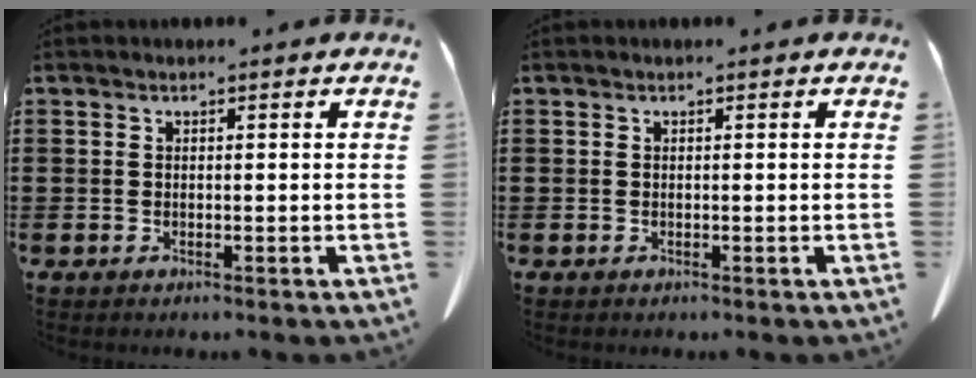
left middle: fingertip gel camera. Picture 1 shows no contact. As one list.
[{"total": 0.0}]